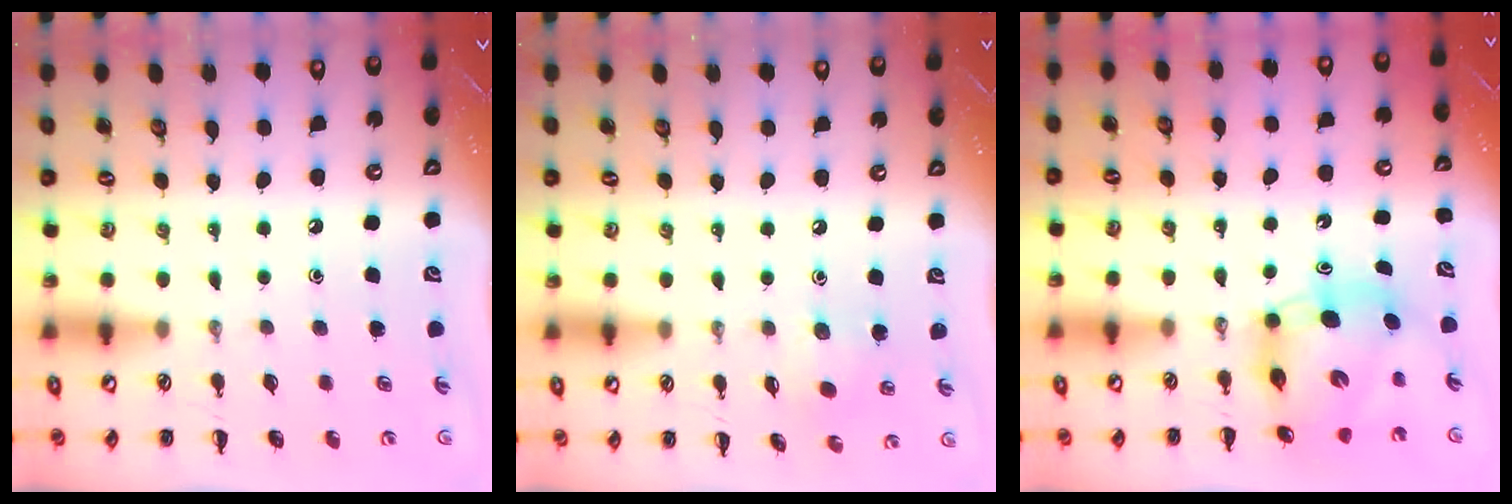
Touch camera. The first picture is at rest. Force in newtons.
{"total": 4.2, "press": 4.1, "slide": 0.7}
{"total": 8.6, "press": 8.2, "slide": 2.4}